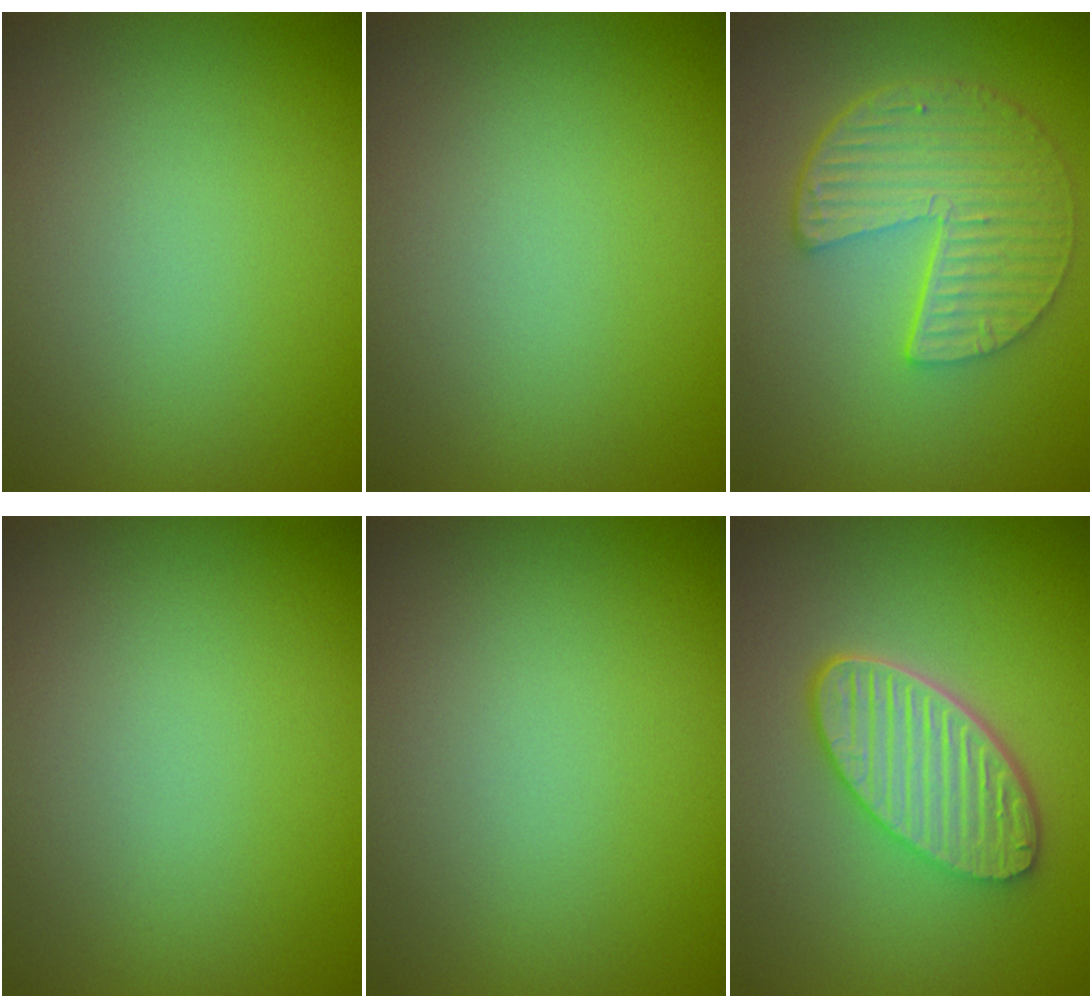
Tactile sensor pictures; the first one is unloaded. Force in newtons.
{"total": 0.0}
{"total": 5.9, "press": 4.3, "slide": 4.0}
{"total": 0.0}
{"total": 0.0}
{"total": 5.6, "press": 4.5, "slide": 3.3}